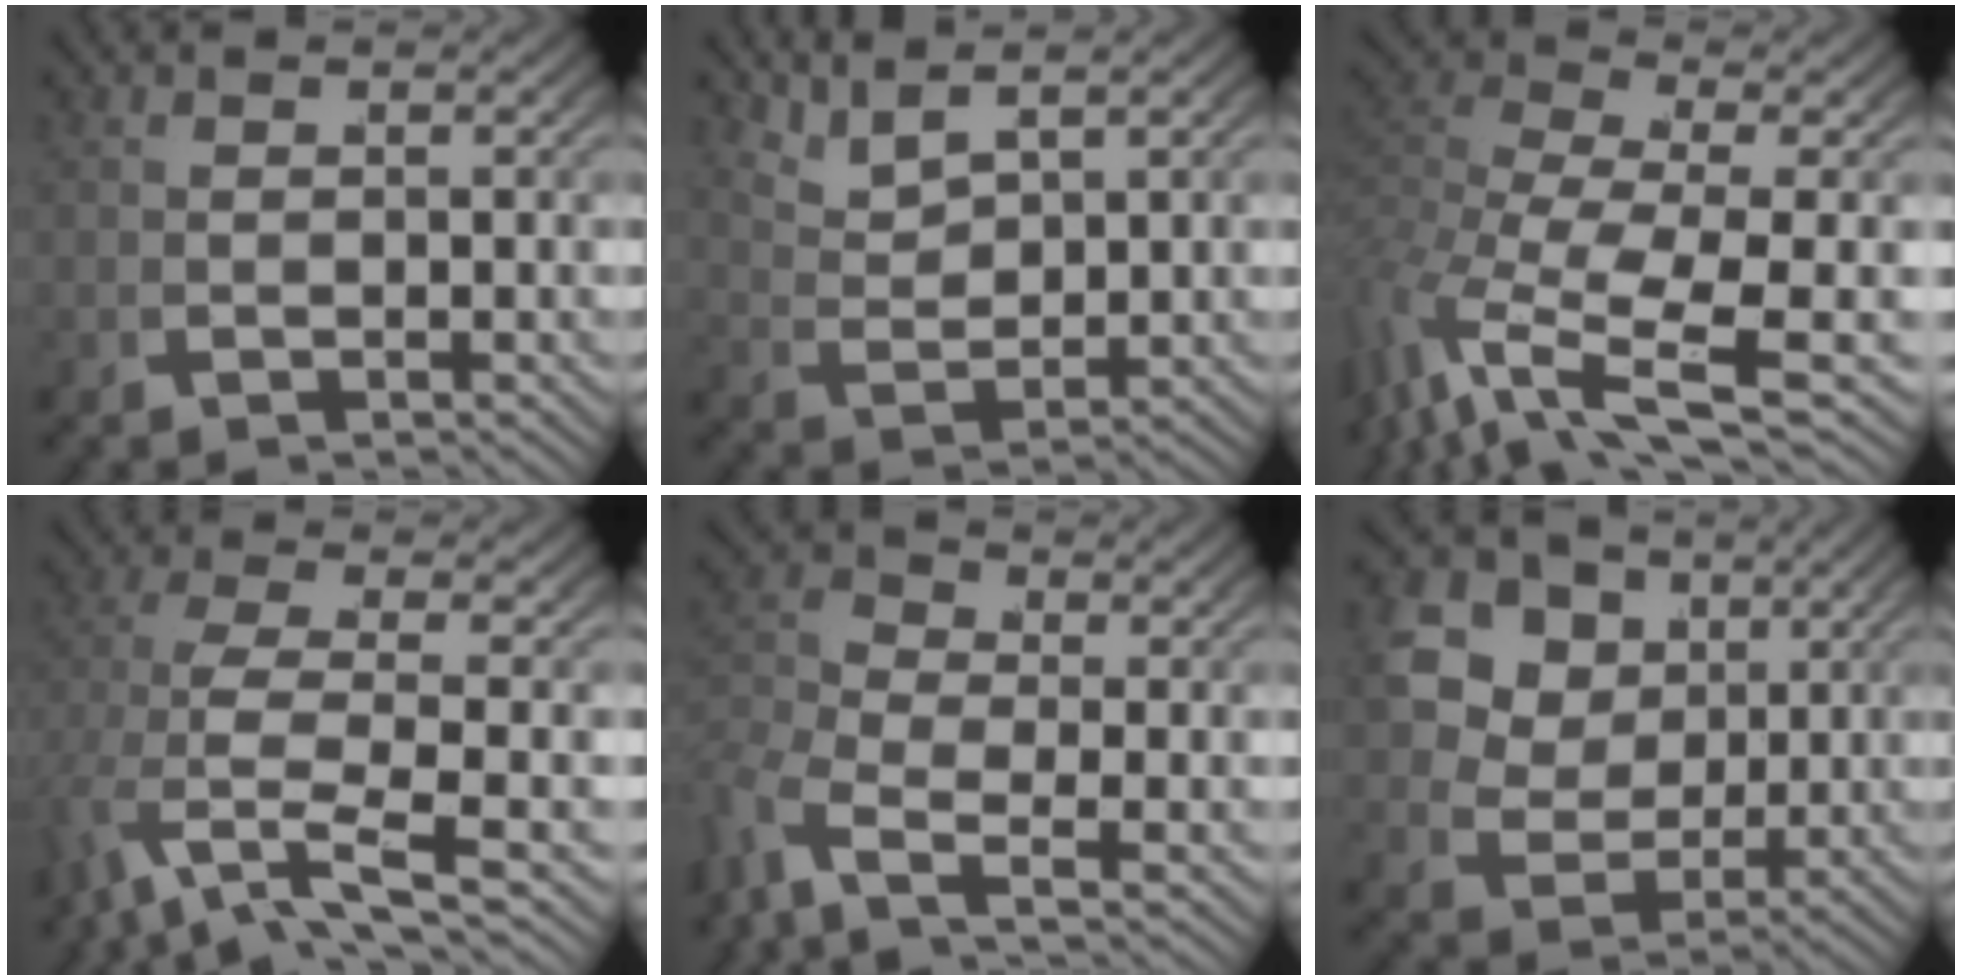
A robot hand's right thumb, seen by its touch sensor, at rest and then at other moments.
{"total": 4.1, "force": [3.3, 1.3, 2.2], "torque": [-0.046, 0.000, 0.073]}
{"total": 8.0, "force": [-0.8, 4.3, 6.7], "torque": [-0.160, -0.039, 0.010]}
{"total": 5.5, "force": [-1.0, 2.5, 4.8], "torque": [-0.119, -0.025, 0.006]}
{"total": 6.7, "force": [-2.6, 4.2, 4.5], "torque": [-0.124, -0.038, -0.031]}
{"total": 12.1, "force": [2.2, 10.0, 6.4], "torque": [-0.146, -0.026, 0.035]}